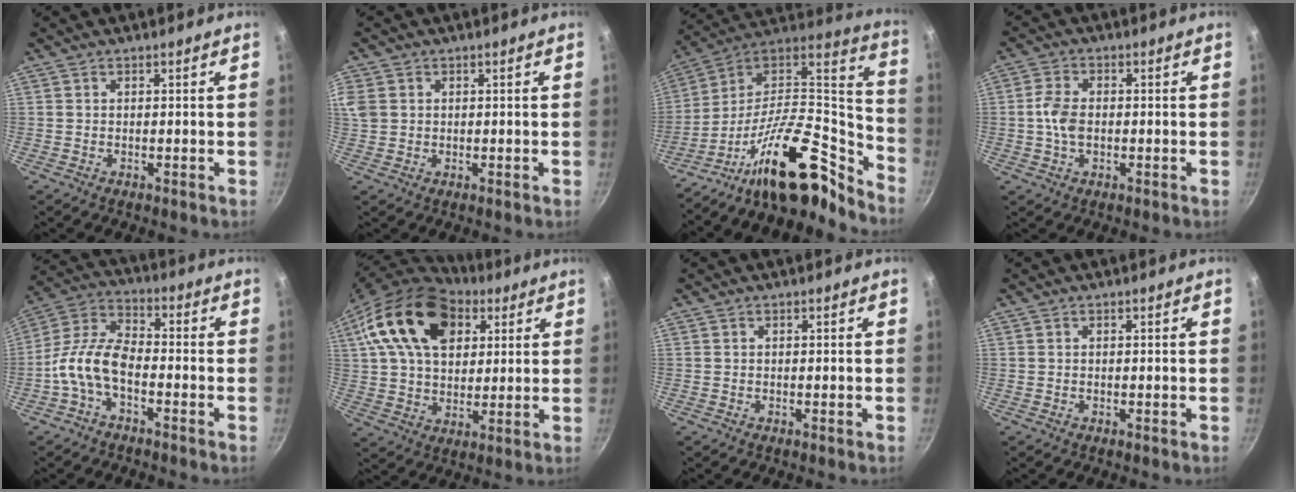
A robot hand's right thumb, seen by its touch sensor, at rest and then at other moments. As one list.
[{"total": 6.4, "force": [1.6, 5.3, 3.4], "torque": [-0.076, 0.008, 0.033]}, {"total": 25.0, "force": [-17.1, 9.5, 15.6], "torque": [-0.174, 0.115, -0.303]}, {"total": 5.2, "force": [-0.4, 3.2, 4.0], "torque": [-0.081, 0.013, -0.013]}, {"total": 9.8, "force": [-3.8, 5.0, 7.6], "torque": [-0.146, 0.042, -0.088]}, {"total": 22.3, "force": [8.9, 14.5, 14.4], "torque": [-0.227, -0.005, 0.150]}, {"total": 0.0}, {"total": 0.0}]